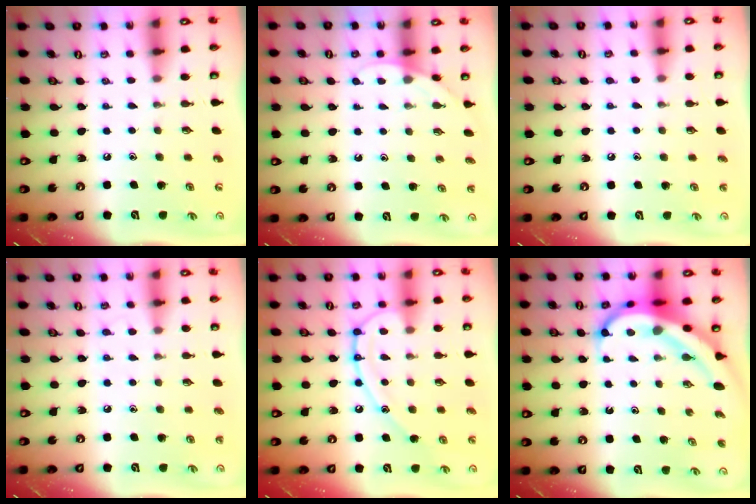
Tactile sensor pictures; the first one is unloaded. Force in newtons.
{"total": 4.7, "press": 4.7, "slide": 0.2}
{"total": 3.2, "press": 3.2, "slide": 0.4}
{"total": 4.3, "press": 4.3, "slide": 0.4}
{"total": 13.3, "press": 13.2, "slide": 1.3}
{"total": 10.1, "press": 10.1, "slide": 1.1}